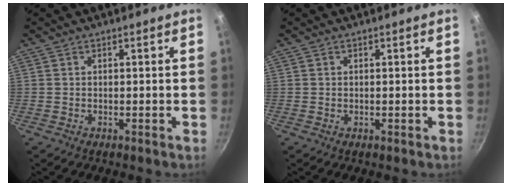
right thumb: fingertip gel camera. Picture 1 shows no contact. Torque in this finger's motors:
{"motor_torque": [0.04, 0.29, -0.32, 0.25, -0.02]}